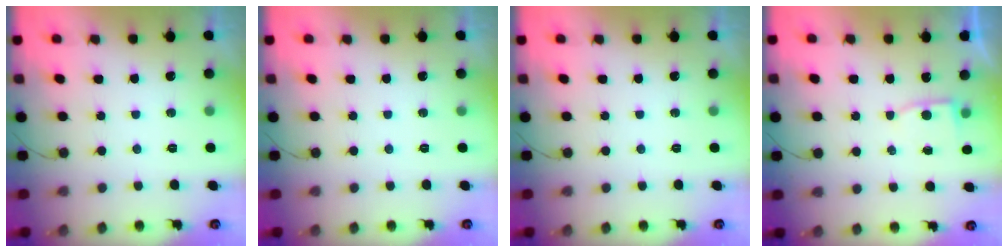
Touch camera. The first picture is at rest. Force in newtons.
{"total": 0.0}
{"total": 0.0}
{"total": 3.3, "press": 3.2, "slide": 0.3}